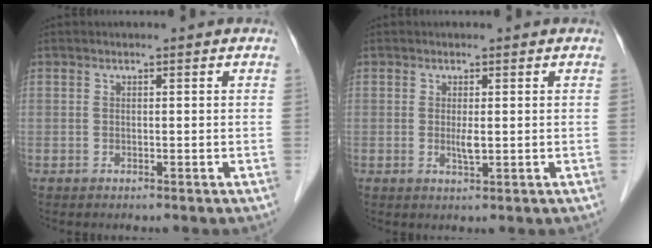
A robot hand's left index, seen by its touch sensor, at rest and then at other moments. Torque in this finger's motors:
{"motor_torque": [0.29, 0.18, 0.04, 0.02]}